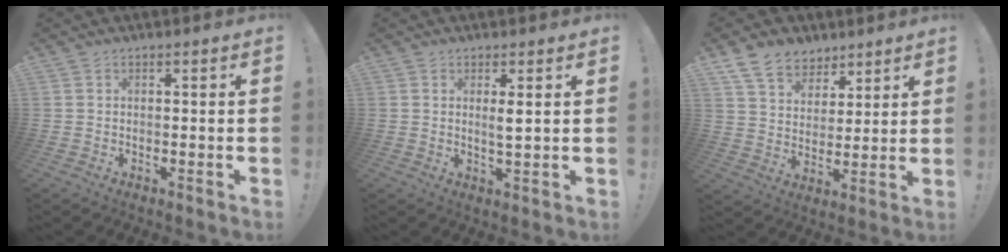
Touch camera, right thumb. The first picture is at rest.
{"total": 2.9, "force": [1.0, 0.4, 2.7], "torque": [-0.039, -0.010, 0.012]}
{"total": 10.8, "force": [7.8, 6.9, 2.8], "torque": [-0.061, -0.049, 0.155]}